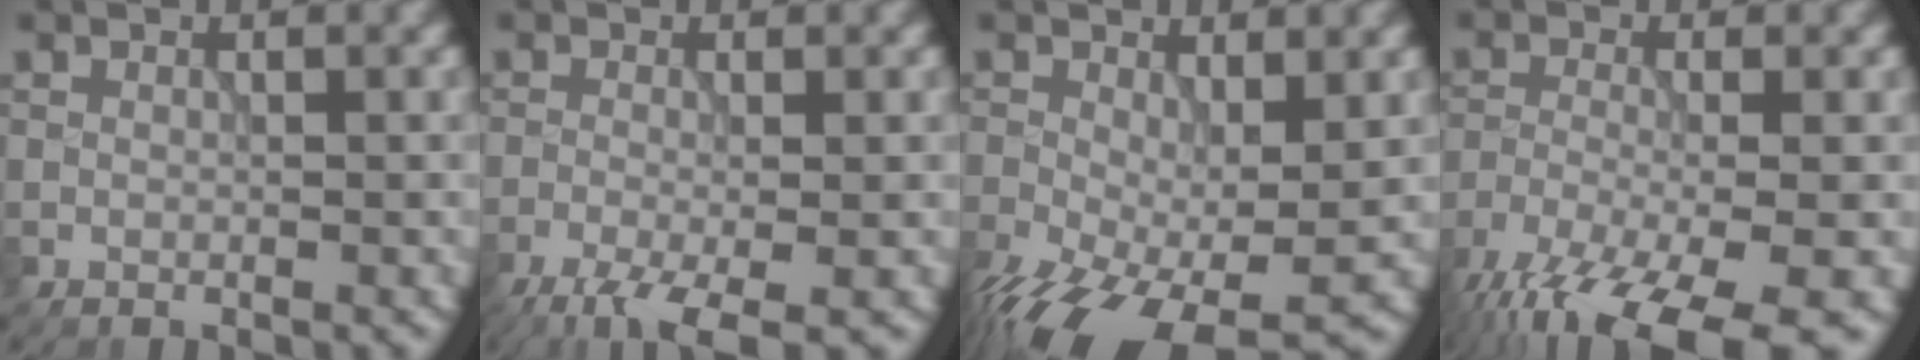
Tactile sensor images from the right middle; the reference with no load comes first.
{"total": 5.2, "force": [-3.1, 1.3, 4.0], "torque": [-0.071, -0.009, -0.061]}
{"total": 11.9, "force": [-5.1, 5.3, 9.3], "torque": [-0.192, -0.052, -0.074]}
{"total": 12.5, "force": [-8.8, 3.4, 8.2], "torque": [-0.161, -0.044, -0.138]}